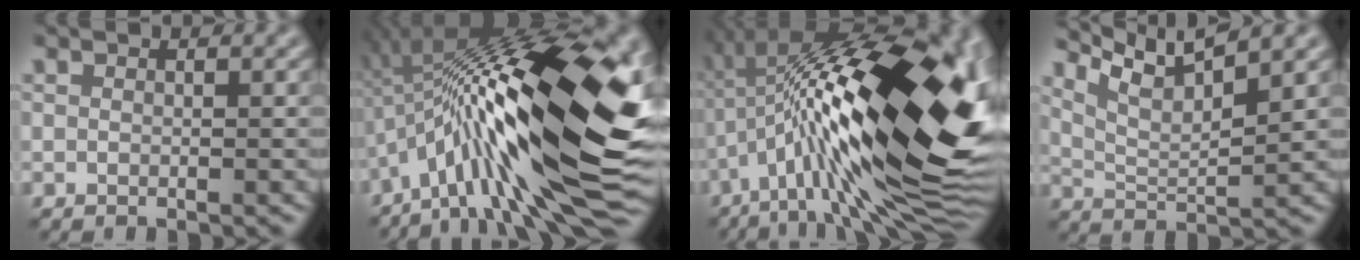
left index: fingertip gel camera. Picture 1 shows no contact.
{"total": 19.2, "force": [-1.9, 6.4, 18.1], "torque": [-0.297, 0.028, -0.045]}
{"total": 20.6, "force": [-0.2, 7.0, 19.3], "torque": [-0.326, 0.028, -0.004]}
{"total": 6.0, "force": [4.6, 1.1, 3.7], "torque": [-0.072, 0.009, 0.085]}